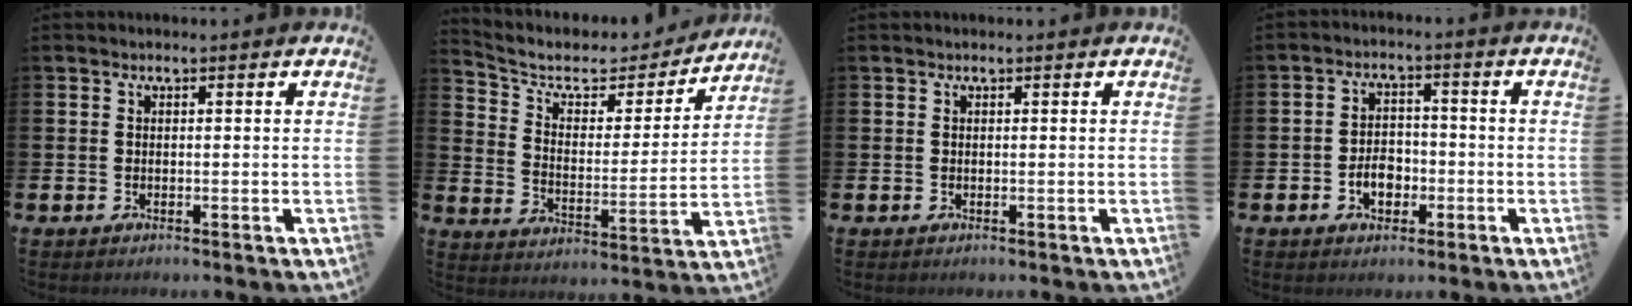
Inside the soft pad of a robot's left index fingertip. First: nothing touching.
{"total": 6.9, "force": [5.8, 3.0, 2.3], "torque": [-0.069, -0.042, 0.092]}
{"total": 0.0}
{"total": 3.9, "force": [-1.4, 2.7, 2.4], "torque": [-0.024, -0.006, -0.032]}